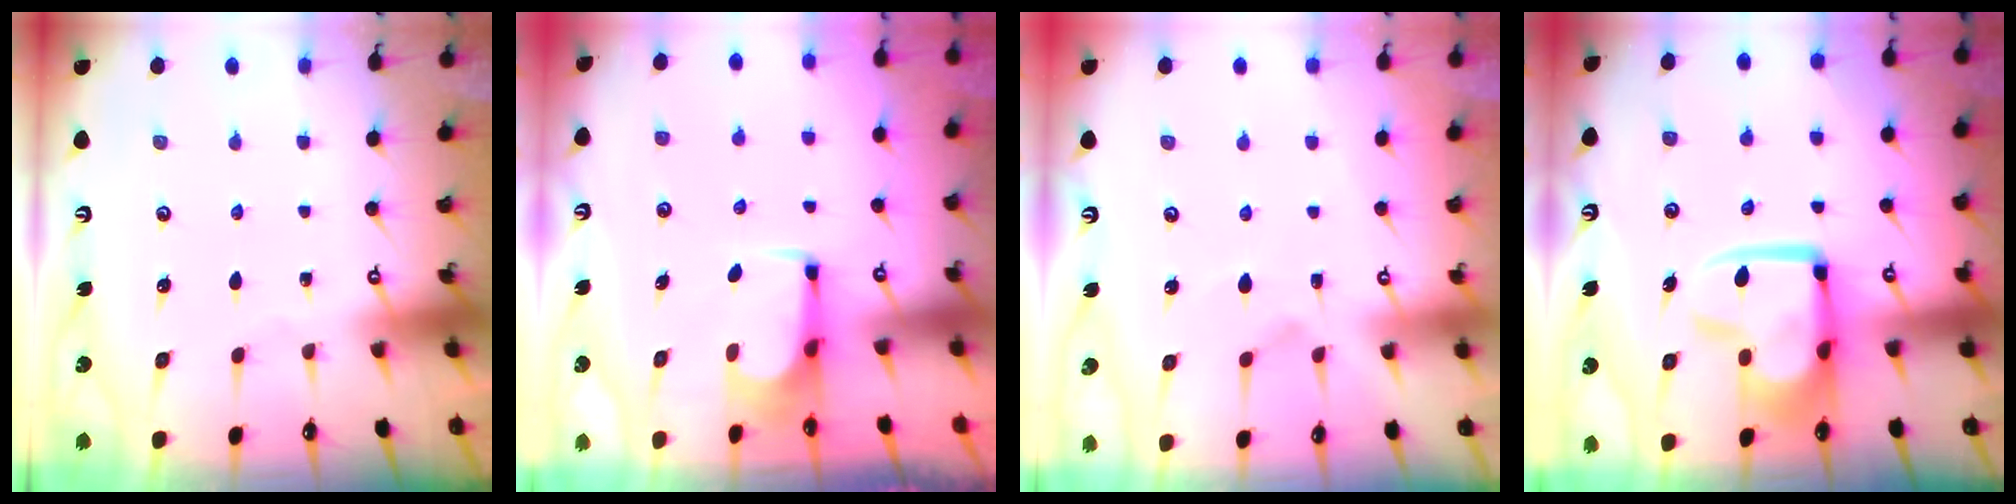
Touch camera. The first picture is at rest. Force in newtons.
{"total": 3.7, "press": 3.7, "slide": 0.2}
{"total": 1.4, "press": 0.8, "slide": 1.1}
{"total": 12.3, "press": 12.2, "slide": 1.5}